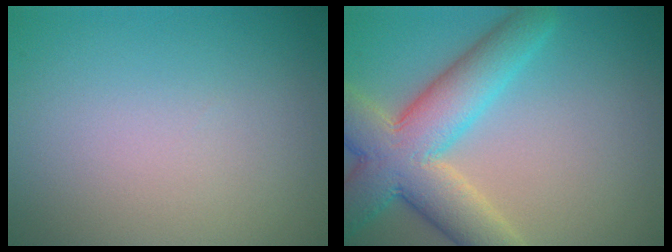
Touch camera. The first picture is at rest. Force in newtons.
{"total": 8.7, "press": 8.7, "slide": 0.5}